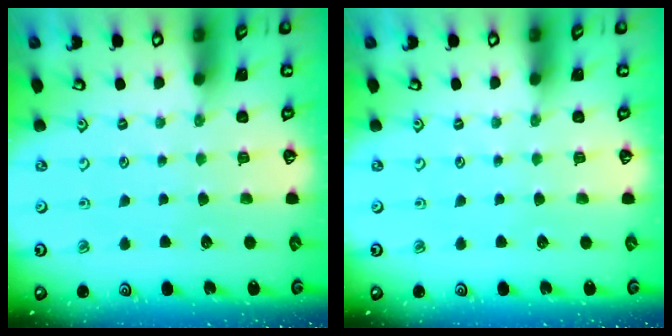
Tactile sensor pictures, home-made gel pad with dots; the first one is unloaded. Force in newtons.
{"total": 0.0}